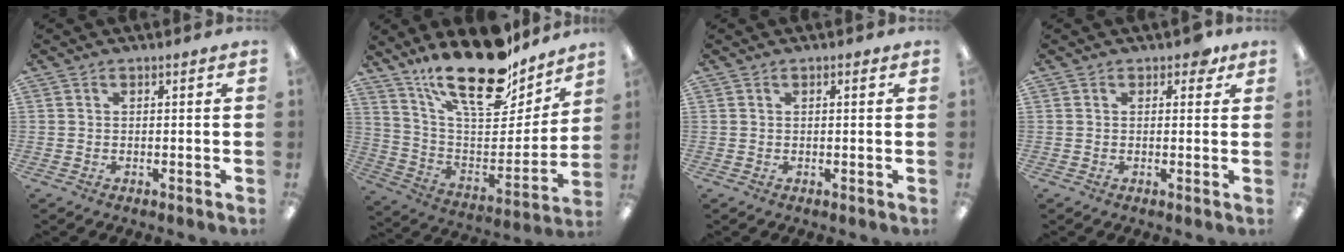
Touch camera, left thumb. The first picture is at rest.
{"total": 24.3, "force": [18.5, 8.7, 13.3], "torque": [-0.212, -0.115, 0.317]}
{"total": 1.0, "force": [0.4, 0.2, 0.9], "torque": [-0.010, -0.001, 0.005]}
{"total": 2.6, "force": [1.5, 1.5, 1.5], "torque": [-0.010, -0.004, 0.020]}